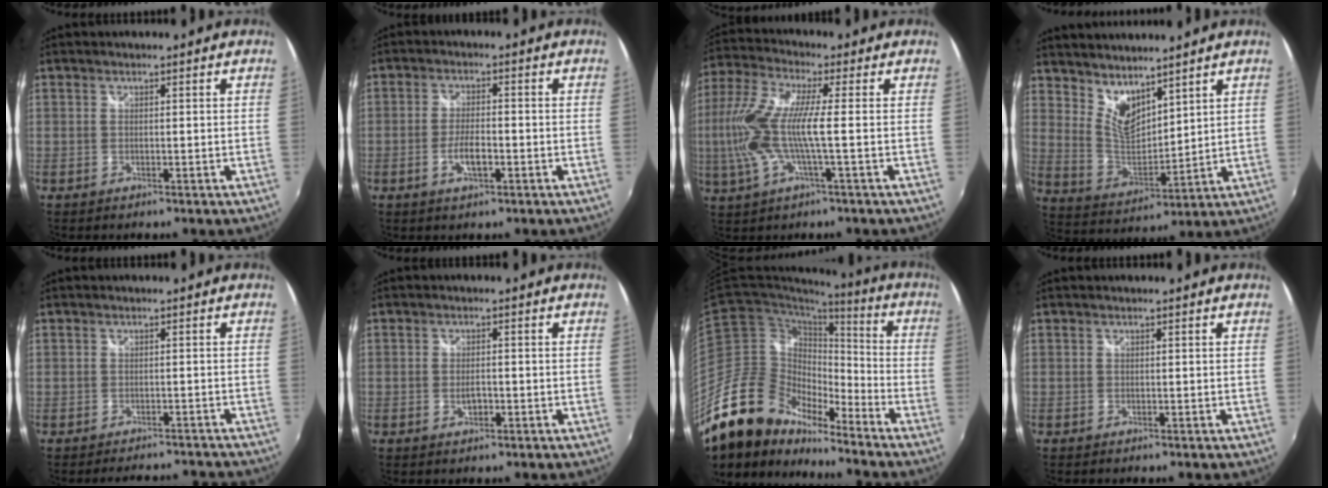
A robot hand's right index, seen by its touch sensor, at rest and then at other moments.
{"total": 4.6, "force": [-1.8, 1.5, 3.9], "torque": [-0.081, -0.002, -0.032]}
{"total": 13.1, "force": [-1.3, 1.7, 13.0], "torque": [-0.255, -0.003, -0.026]}
{"total": 8.8, "force": [7.0, 3.3, 4.2], "torque": [-0.073, -0.008, 0.141]}
{"total": 6.8, "force": [-6.0, 2.5, 2.0], "torque": [-0.036, 0.004, -0.076]}
{"total": 3.0, "force": [-0.9, 1.6, 2.3], "torque": [-0.040, -0.002, -0.015]}
{"total": 19.6, "force": [-16.0, 9.1, 6.9], "torque": [-0.134, 0.021, -0.294]}
{"total": 0.0}